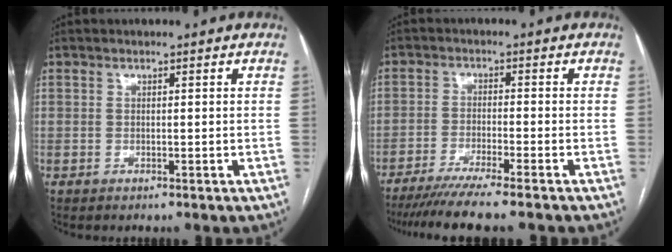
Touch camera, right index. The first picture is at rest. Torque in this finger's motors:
{"motor_torque": [1.26, -0.88, 0.52, 0.14]}